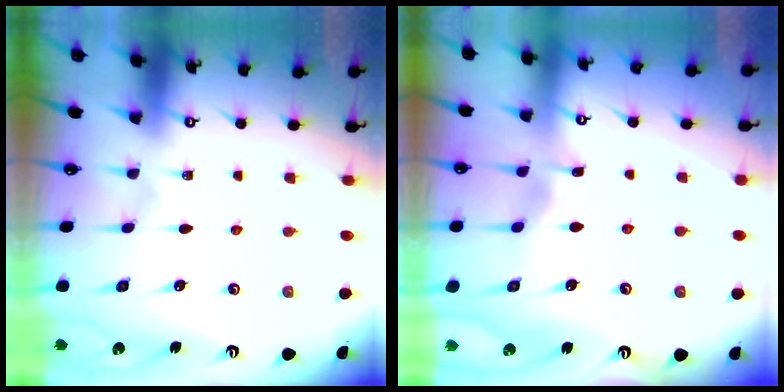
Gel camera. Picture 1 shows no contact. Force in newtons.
{"total": 3.5, "press": 3.5, "slide": 0.4}